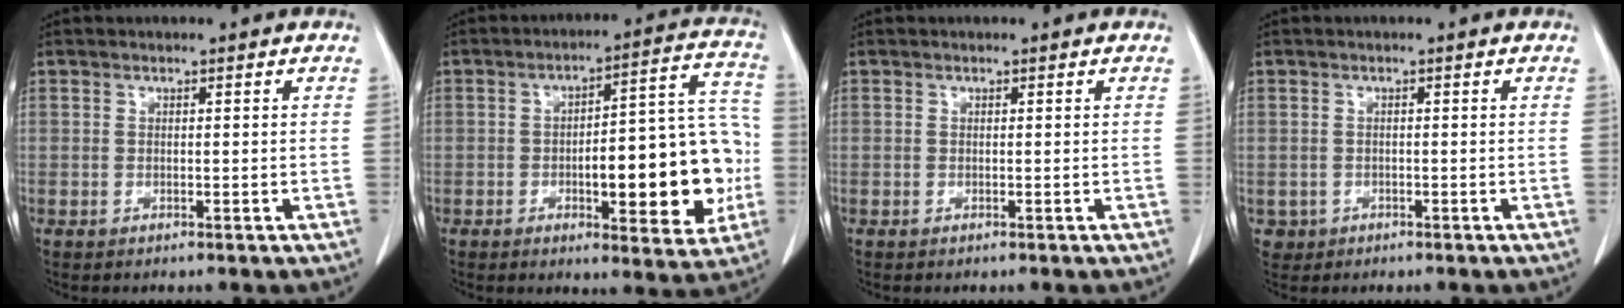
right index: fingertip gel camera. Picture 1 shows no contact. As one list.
[{"total": 17.6, "force": [-3.3, 5.3, 16.5], "torque": [-0.199, 0.037, -0.035]}, {"total": 0.0}, {"total": 2.0, "force": [-0.7, 1.8, 0.0], "torque": [0.001, 0.007, -0.010]}]